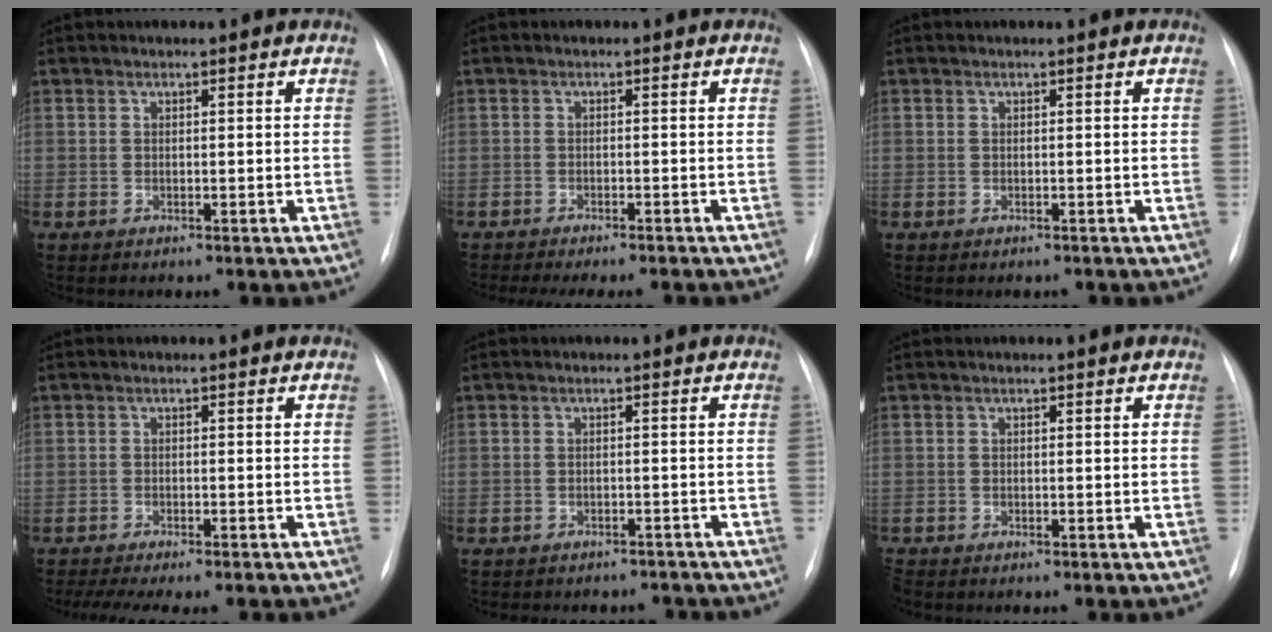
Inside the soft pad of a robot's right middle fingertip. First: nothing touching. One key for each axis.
{"total": 10.7, "fx": -9.5, "fy": 2.0, "fz": 4.5, "tx": -0.057, "ty": -0.006, "tz": -0.117}
{"total": 0.6, "fx": -0.4, "fy": 0.3, "fz": 0.1, "tx": -0.005, "ty": 0.002, "tz": -0.006}
{"total": 11.5, "fx": -9.8, "fy": 2.2, "fz": 5.6, "tx": -0.081, "ty": -0.005, "tz": -0.130}
{"total": 8.1, "fx": -7.3, "fy": 3.2, "fz": 1.5, "tx": -0.019, "ty": 0.011, "tz": -0.078}
{"total": 1.0, "fx": -0.9, "fy": 0.3, "fz": 0.2, "tx": -0.006, "ty": -0.002, "tz": -0.014}